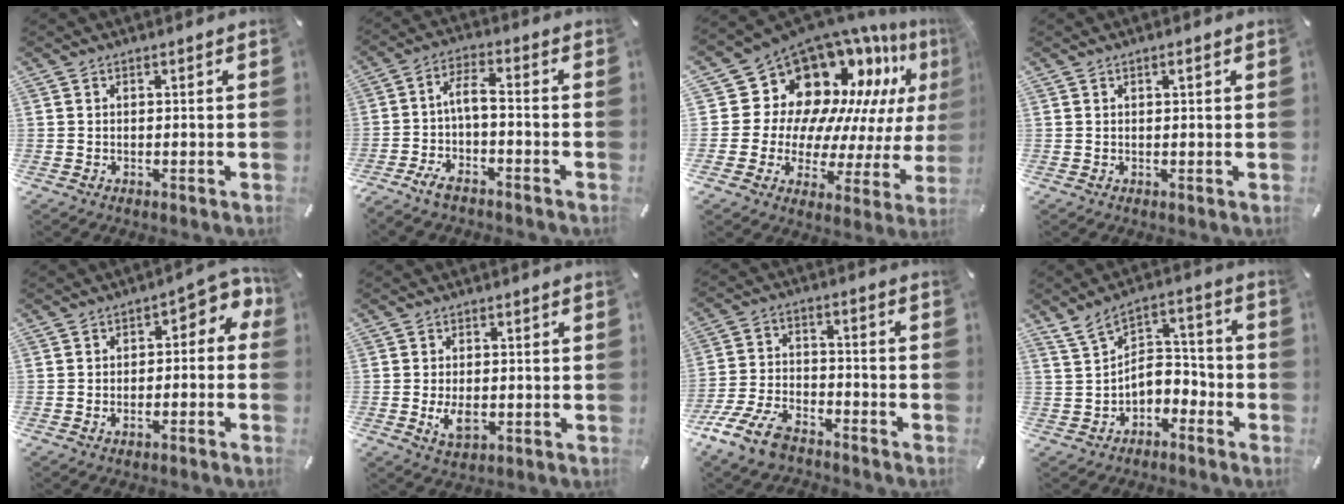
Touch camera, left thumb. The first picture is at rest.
{"total": 6.1, "force": [-1.8, 1.8, 5.5], "torque": [-0.110, 0.001, -0.037]}
{"total": 17.8, "force": [11.5, 11.6, 7.1], "torque": [-0.109, -0.132, 0.218]}
{"total": 1.1, "force": [0.5, 0.4, 1.0], "torque": [-0.019, 0.003, 0.007]}
{"total": 5.4, "force": [-0.3, 3.2, 4.3], "torque": [-0.051, -0.013, -0.015]}
{"total": 4.6, "force": [-0.6, 2.7, 3.6], "torque": [-0.076, -0.008, -0.014]}
{"total": 11.5, "force": [-8.5, 5.1, 5.8], "torque": [-0.121, 0.043, -0.164]}
{"total": 6.3, "force": [-0.4, 5.3, 3.4], "torque": [-0.063, 0.013, -0.007]}